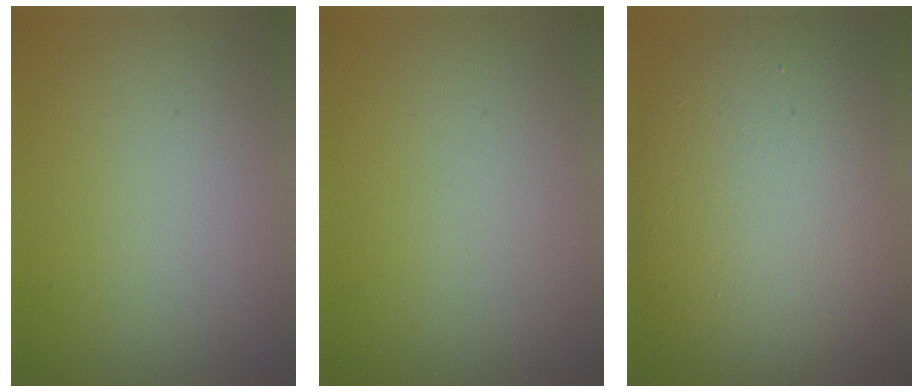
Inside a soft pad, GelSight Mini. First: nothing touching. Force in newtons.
{"total": 0.0}
{"total": 14.2, "press": 14.2, "slide": 0.1}